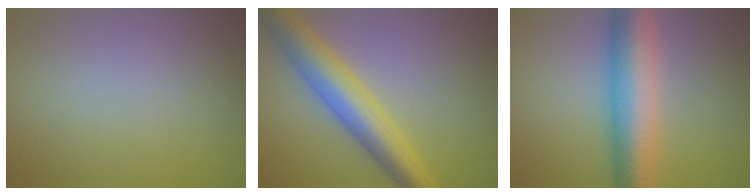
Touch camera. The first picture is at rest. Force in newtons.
{"total": 7.4, "press": 7.4, "slide": 0.2}
{"total": 8.9, "press": 8.9, "slide": 0.1}